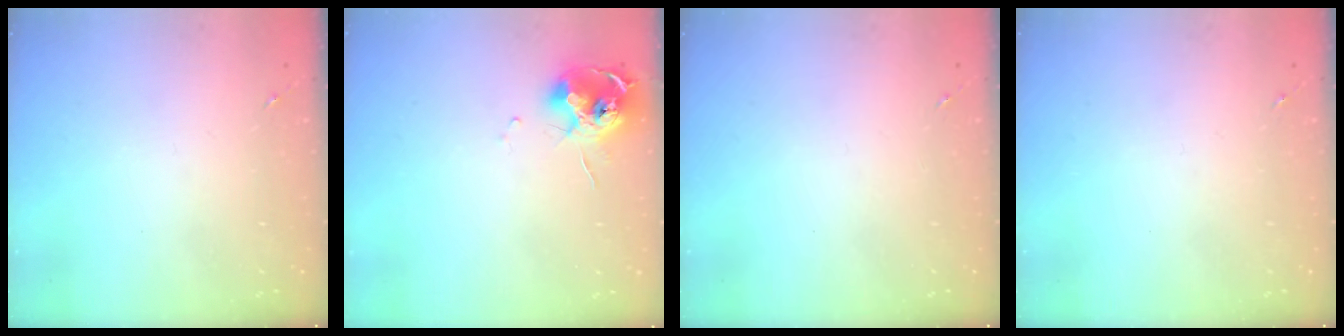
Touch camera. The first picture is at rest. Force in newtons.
{"total": 11.5, "press": 11.4, "slide": 0.6}
{"total": 0.0}
{"total": 0.0}